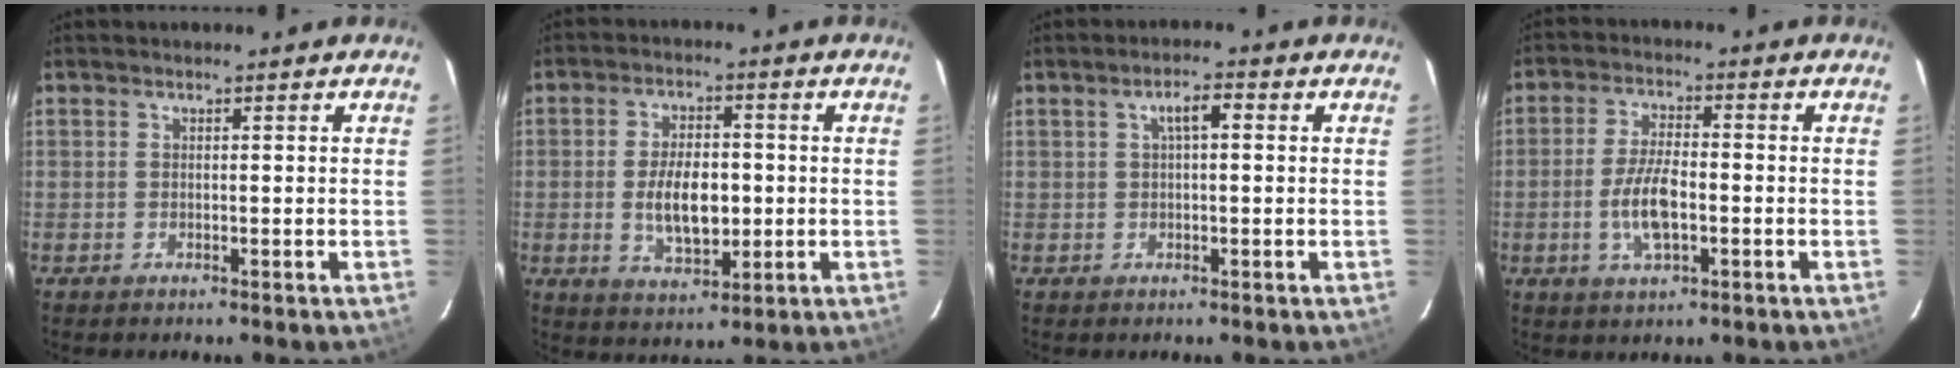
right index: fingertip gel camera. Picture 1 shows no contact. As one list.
[{"total": 9.3, "force": [-1.0, 4.8, 8.0], "torque": [-0.148, -0.001, -0.009]}, {"total": 3.0, "force": [0.8, 0.6, 2.9], "torque": [-0.054, 0.011, 0.014]}, {"total": 7.9, "force": [-2.0, 3.2, 7.0], "torque": [-0.143, 0.000, -0.038]}]